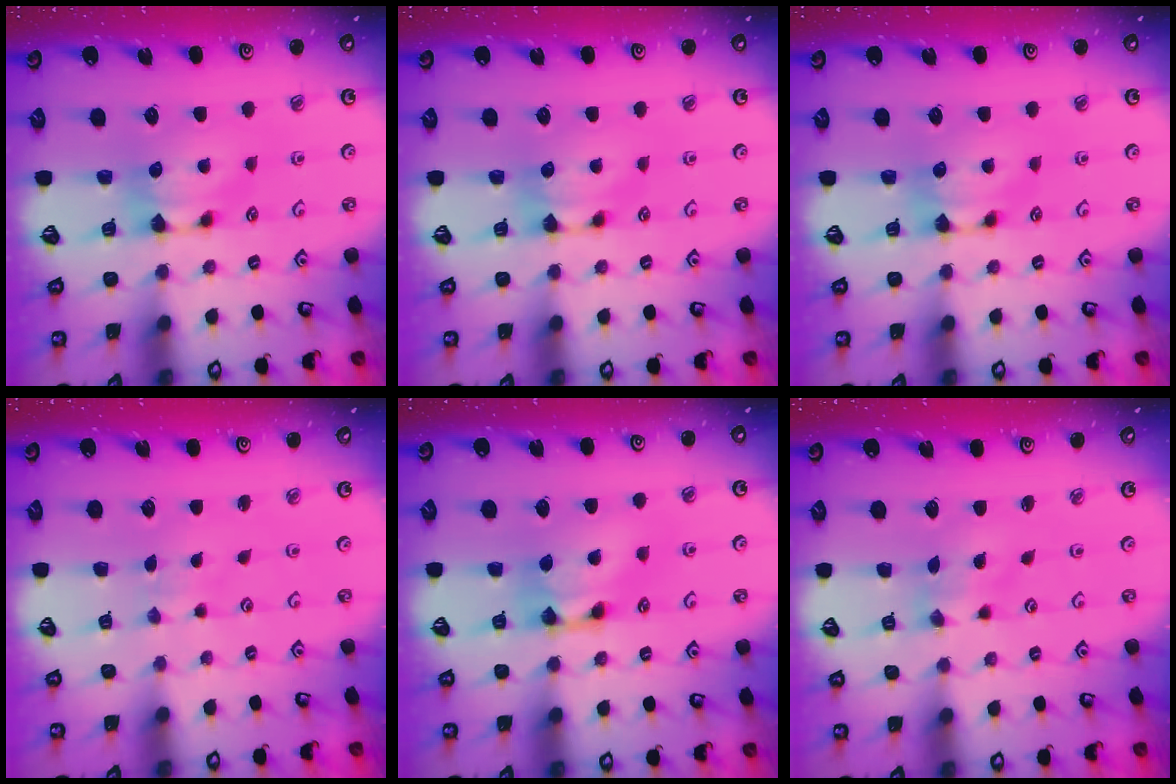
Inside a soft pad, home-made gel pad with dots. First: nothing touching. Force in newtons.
{"total": 0.0}
{"total": 0.0}
{"total": 4.2, "press": 4.2, "slide": 0.1}
{"total": 2.6, "press": 2.6, "slide": 0.2}
{"total": 2.6, "press": 2.4, "slide": 0.9}